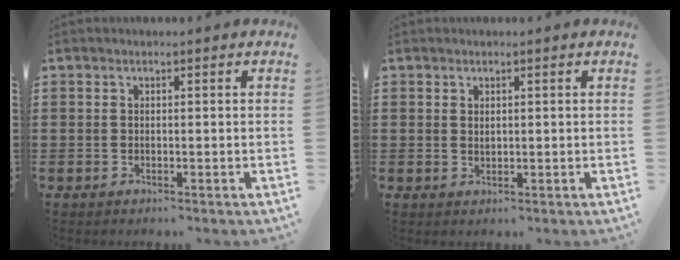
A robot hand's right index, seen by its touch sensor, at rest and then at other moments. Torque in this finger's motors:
{"motor_torque": [-0.90, 1.25, -0.05, -0.02]}